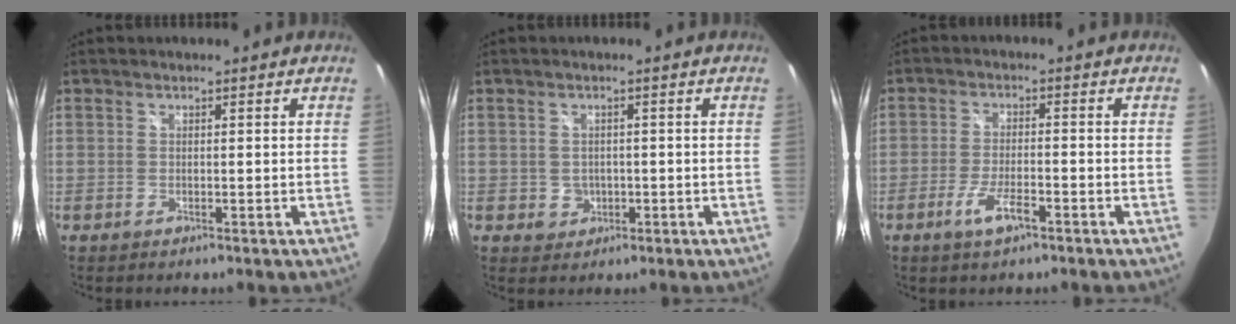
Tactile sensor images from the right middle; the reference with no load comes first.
{"total": 3.0, "force": [-0.5, 2.9, 0.8], "torque": [-0.016, 0.001, -0.002]}
{"total": 5.1, "force": [-2.9, 1.2, 3.9], "torque": [-0.087, -0.007, -0.056]}